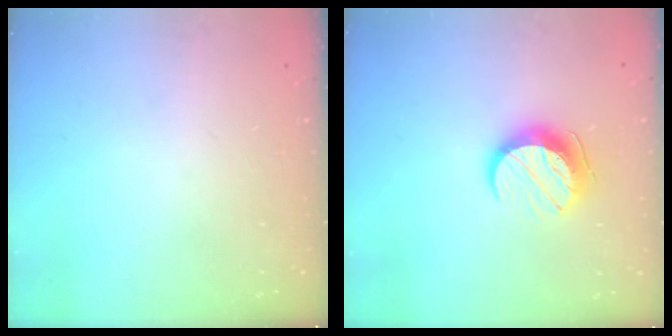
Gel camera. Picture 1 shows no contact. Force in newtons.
{"total": 10.5, "press": 10.5, "slide": 0.8}